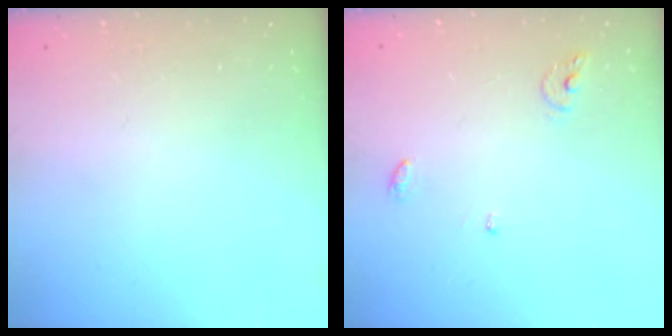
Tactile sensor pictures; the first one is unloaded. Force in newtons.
{"total": 6.2, "press": 6.2, "slide": 0.2}